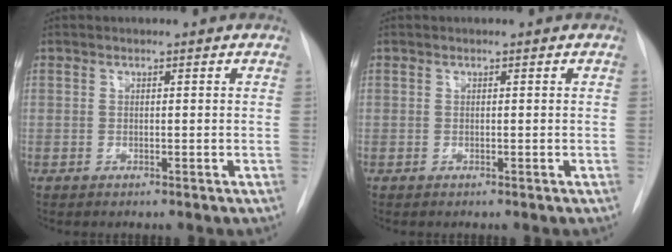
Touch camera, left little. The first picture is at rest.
{"total": 0.0}